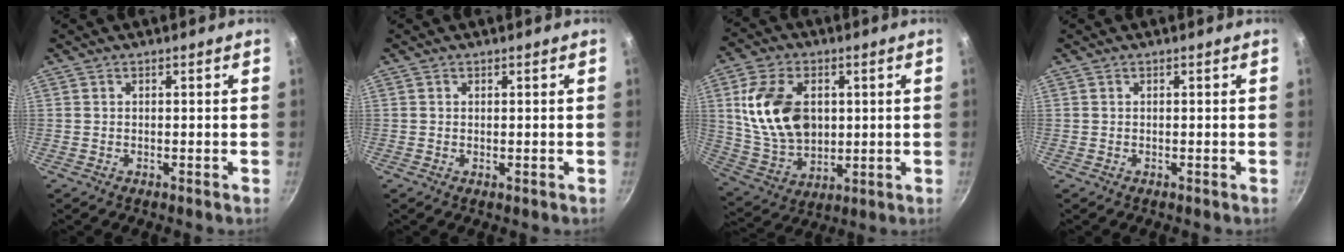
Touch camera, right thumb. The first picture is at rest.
{"total": 0.0}
{"total": 16.5, "force": [2.9, 11.3, 11.6], "torque": [-0.197, -0.011, 0.065]}
{"total": 0.0}